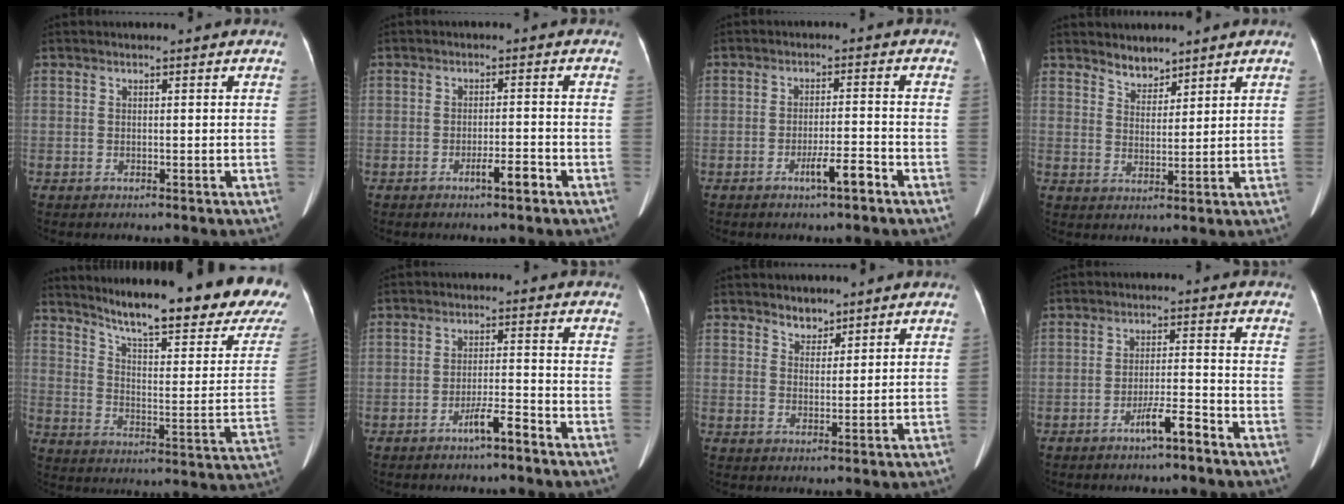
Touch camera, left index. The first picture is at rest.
{"total": 3.0, "force": [-1.9, 0.3, 2.3], "torque": [-0.037, -0.001, -0.030]}
{"total": 4.1, "force": [-2.6, 0.2, 3.2], "torque": [-0.056, -0.002, -0.044]}
{"total": 3.2, "force": [3.0, 1.2, 0.4], "torque": [-0.006, 0.004, 0.054]}
{"total": 26.5, "force": [21.6, 2.5, 15.1], "torque": [-0.225, -0.072, 0.284]}
{"total": 3.9, "force": [-2.9, 0.0, 2.6], "torque": [-0.047, -0.002, -0.051]}
{"total": 2.7, "force": [2.3, 1.3, 0.4], "torque": [-0.004, 0.002, 0.038]}
{"total": 4.4, "force": [-3.2, 0.1, 3.0], "torque": [-0.056, -0.002, -0.057]}